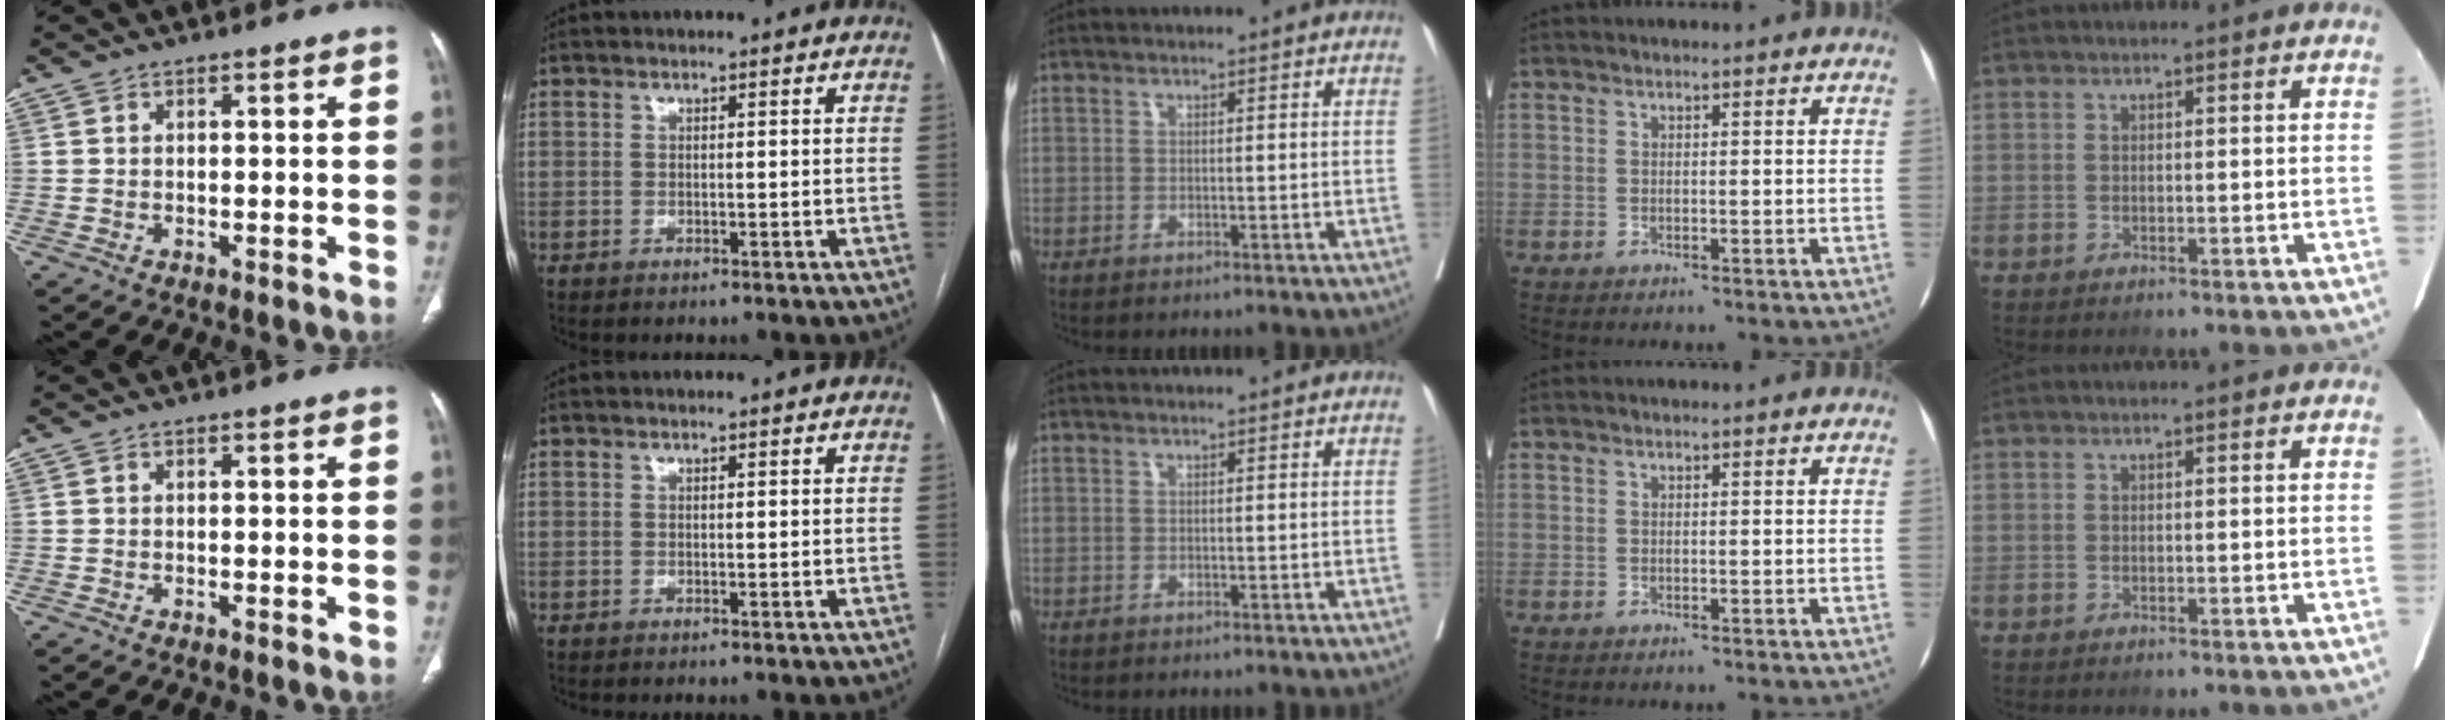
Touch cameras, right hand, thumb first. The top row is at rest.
{}